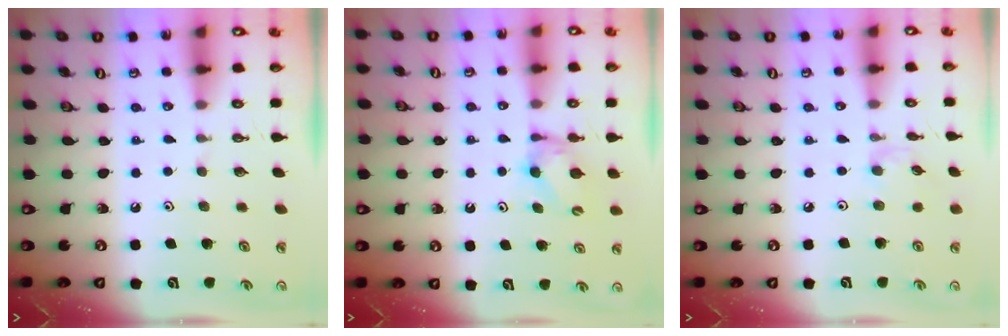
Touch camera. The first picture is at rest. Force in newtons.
{"total": 5.7, "press": 5.7, "slide": 0.4}
{"total": 1.3, "press": 1.2, "slide": 0.4}